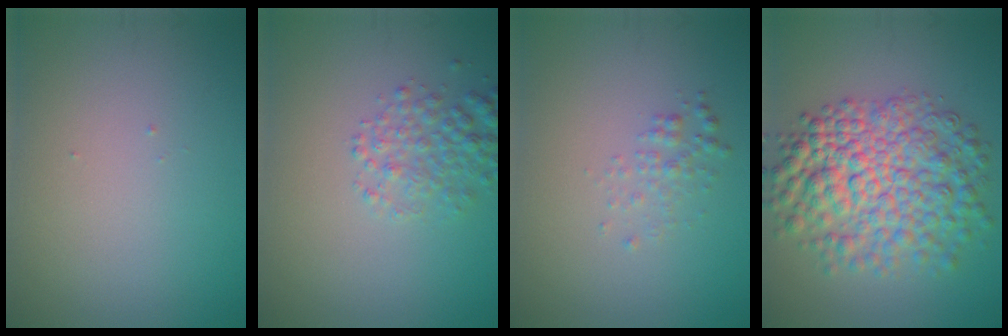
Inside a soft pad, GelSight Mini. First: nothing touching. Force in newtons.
{"total": 2.9, "press": 2.9, "slide": 0.2}
{"total": 1.3, "press": 1.3, "slide": 0.0}
{"total": 8.7, "press": 8.7, "slide": 0.2}